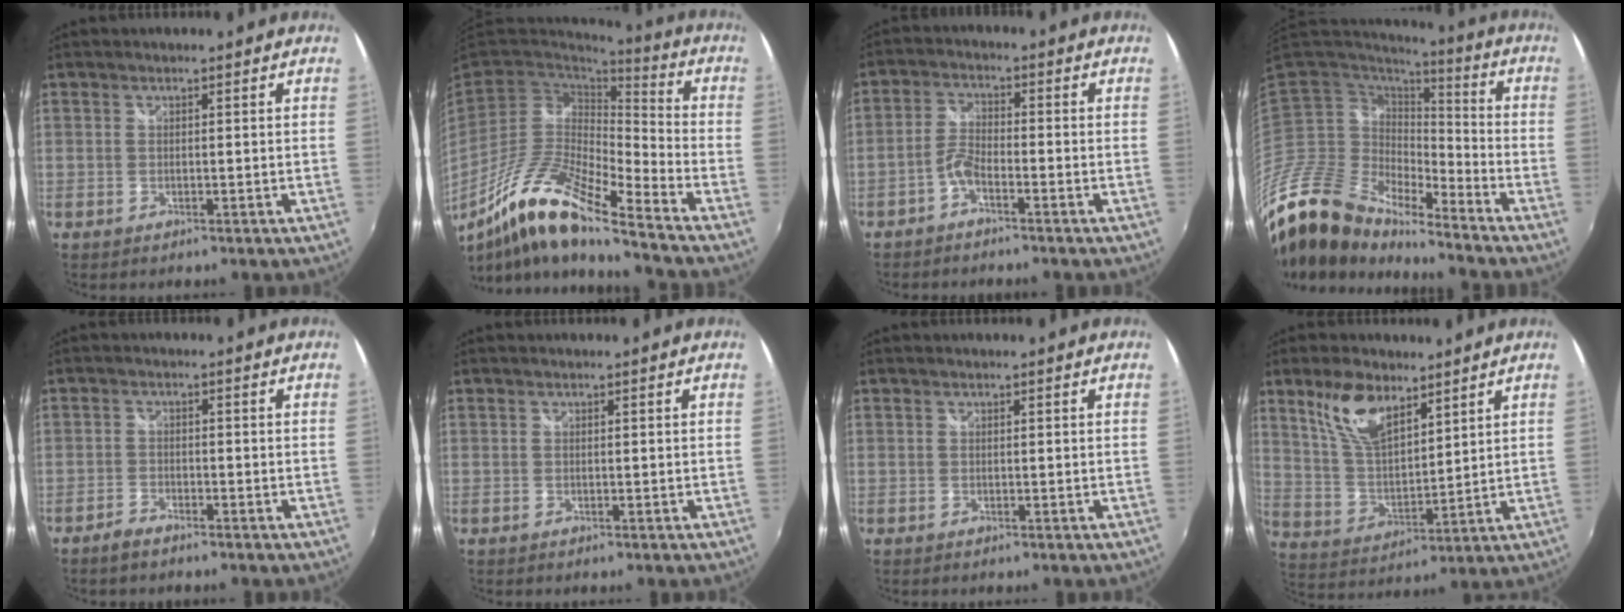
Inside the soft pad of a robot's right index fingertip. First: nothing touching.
{"total": 17.3, "force": [-11.1, 2.8, 12.9], "torque": [-0.236, -0.029, -0.224]}
{"total": 3.2, "force": [-2.4, 0.8, 2.0], "torque": [-0.055, 0.011, -0.050]}
{"total": 17.6, "force": [-15.1, 5.6, 7.1], "torque": [-0.148, -0.022, -0.297]}
{"total": 2.6, "force": [-2.3, 0.8, 0.9], "torque": [-0.034, -0.001, -0.046]}
{"total": 0.0}
{"total": 0.0}
{"total": 11.6, "force": [7.2, 5.3, 7.3], "torque": [-0.142, 0.011, 0.148]}